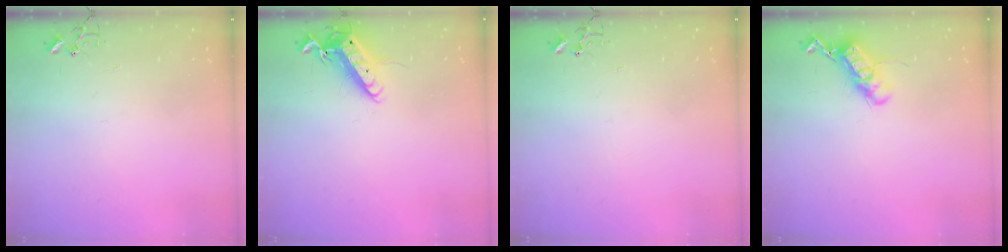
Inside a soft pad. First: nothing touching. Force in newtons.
{"total": 13.2, "press": 13.1, "slide": 1.2}
{"total": 0.0}
{"total": 12.2, "press": 12.2, "slide": 0.9}